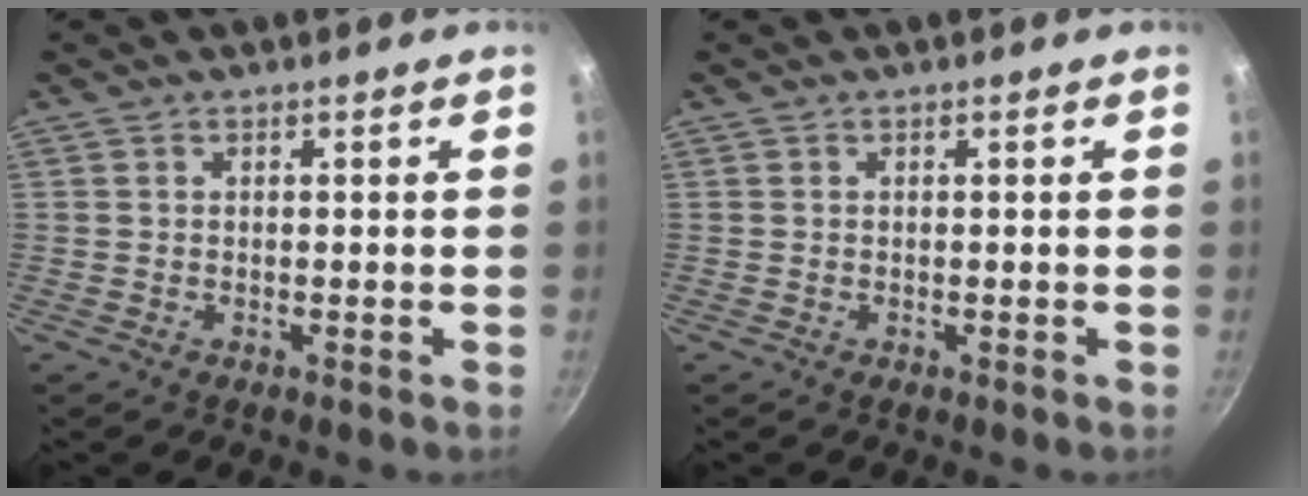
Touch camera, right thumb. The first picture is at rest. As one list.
[{"total": 0.0}]